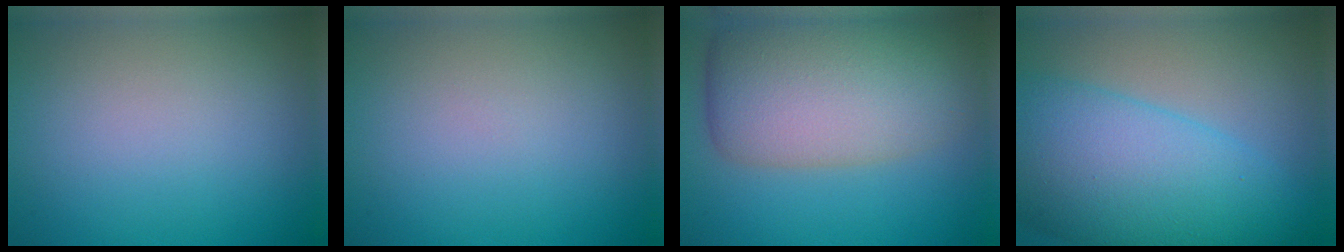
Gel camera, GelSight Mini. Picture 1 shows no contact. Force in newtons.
{"total": 0.0}
{"total": 10.1, "press": 10.1, "slide": 0.5}
{"total": 12.1, "press": 12.1, "slide": 0.1}